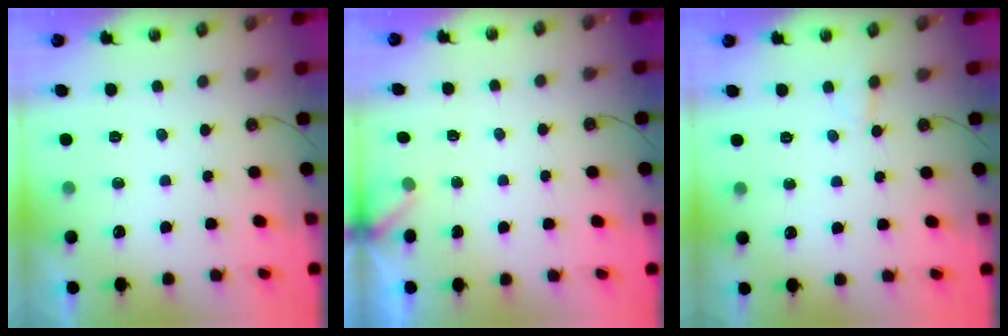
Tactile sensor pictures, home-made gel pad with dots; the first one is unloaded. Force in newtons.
{"total": 1.7, "press": 1.7, "slide": 0.1}
{"total": 3.3, "press": 3.3, "slide": 0.4}